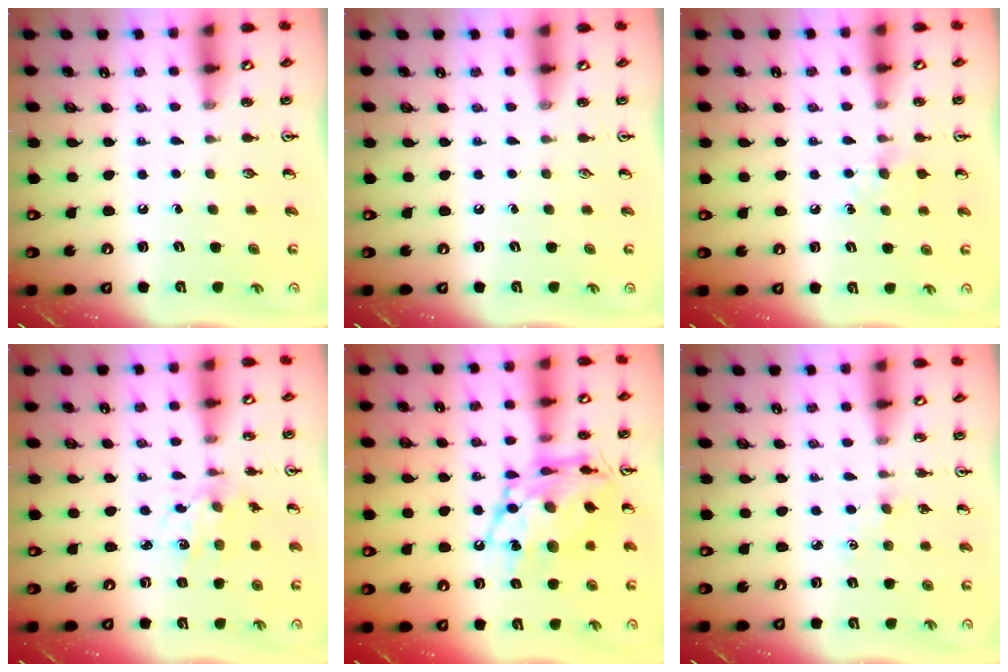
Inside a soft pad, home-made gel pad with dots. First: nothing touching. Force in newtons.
{"total": 0.0}
{"total": 5.3, "press": 5.2, "slide": 0.8}
{"total": 3.0, "press": 2.8, "slide": 0.9}
{"total": 17.2, "press": 17.1, "slide": 1.7}
{"total": 1.1, "press": 1.1, "slide": 0.2}